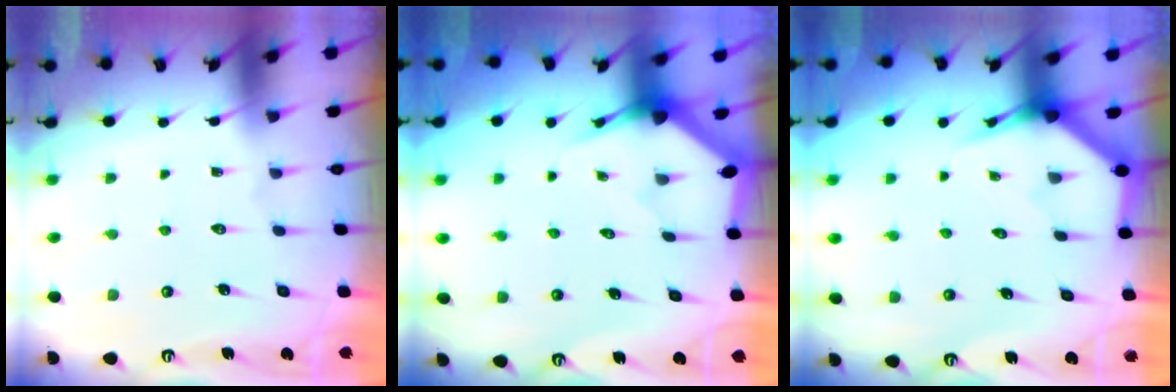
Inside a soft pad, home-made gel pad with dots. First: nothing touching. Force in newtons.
{"total": 3.5, "press": 3.5, "slide": 0.1}
{"total": 4.0, "press": 4.0, "slide": 0.2}